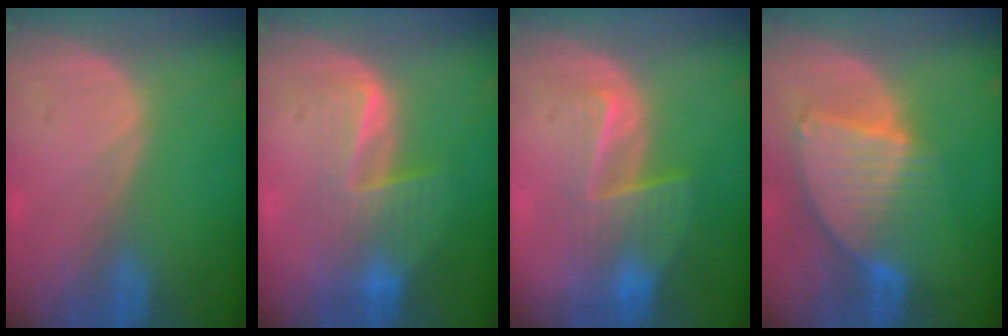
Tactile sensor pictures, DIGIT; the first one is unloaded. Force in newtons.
{"total": 6.7, "press": 6.3, "slide": 2.2}
{"total": 6.5, "press": 6.0, "slide": 2.4}
{"total": 8.5, "press": 7.5, "slide": 4.1}